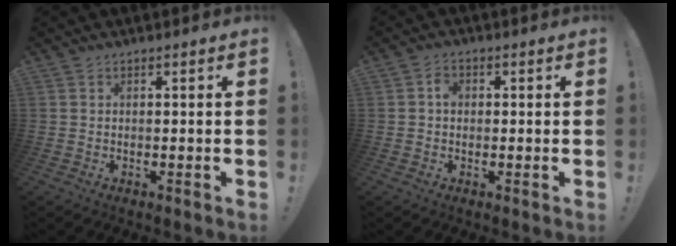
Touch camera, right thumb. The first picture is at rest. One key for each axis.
{"total": 2.6, "fx": 0.0, "fy": 2.0, "fz": 1.6, "tx": -0.016, "ty": 0.001, "tz": -0.005}